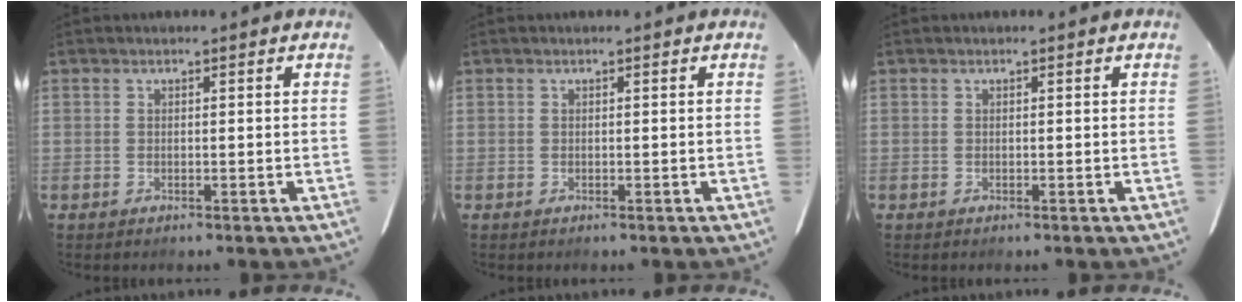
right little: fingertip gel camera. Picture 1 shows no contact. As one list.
[{"total": 0.0}, {"total": 0.0}]